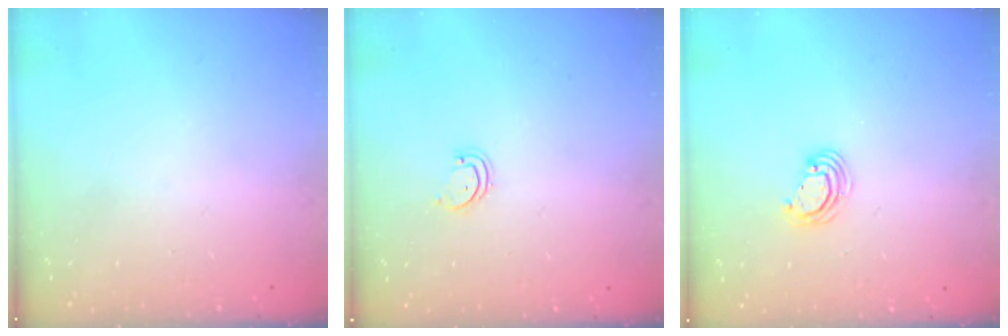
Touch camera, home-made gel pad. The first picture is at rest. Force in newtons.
{"total": 1.9, "press": 1.9, "slide": 0.2}
{"total": 4.4, "press": 4.4, "slide": 0.2}